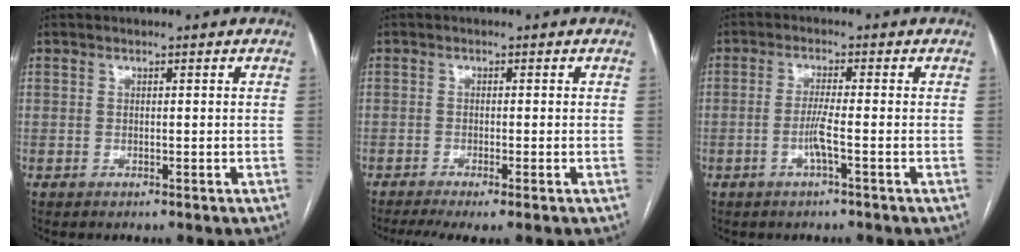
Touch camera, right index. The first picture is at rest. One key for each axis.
{"total": 5.7, "fx": -4.0, "fy": 0.3, "fz": 4.0, "tx": -0.065, "ty": -0.009, "tz": -0.066}
{"total": 3.3, "fx": -1.1, "fy": -0.3, "fz": 3.1, "tx": -0.063, "ty": -0.003, "tz": -0.025}